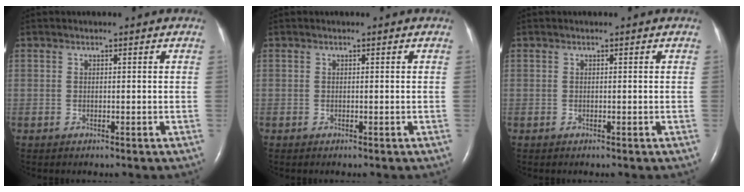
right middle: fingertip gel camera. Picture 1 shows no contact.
{"total": 0.0}
{"total": 0.0}